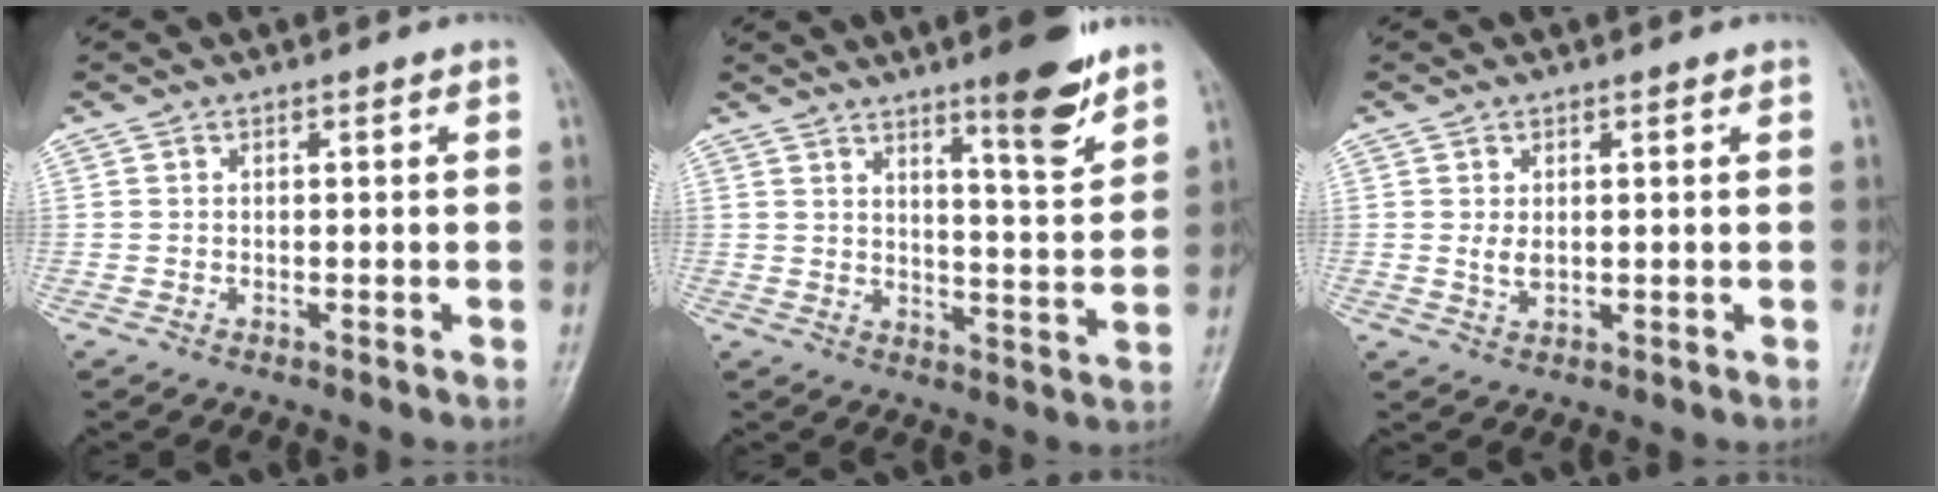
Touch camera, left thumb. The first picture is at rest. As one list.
[{"total": 9.8, "force": [6.8, 1.4, 6.8], "torque": [-0.088, -0.053, 0.103]}, {"total": 2.5, "force": [0.8, 1.4, 1.8], "torque": [-0.028, -0.009, 0.018]}]